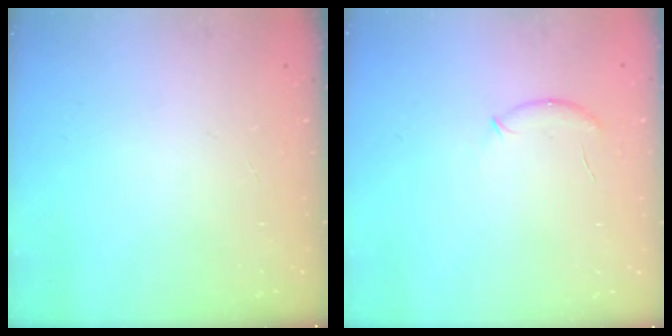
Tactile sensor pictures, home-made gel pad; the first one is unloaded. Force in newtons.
{"total": 7.4, "press": 7.2, "slide": 1.9}